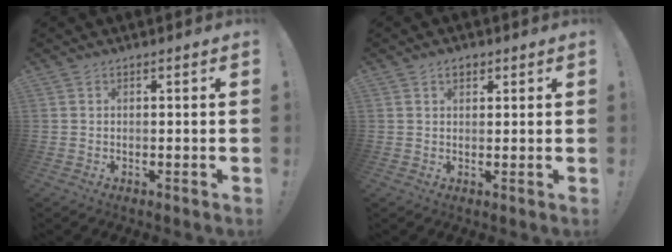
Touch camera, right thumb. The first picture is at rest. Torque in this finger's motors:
{"motor_torque": [0.16, 0.77, 0.27, 0.08, -0.02]}